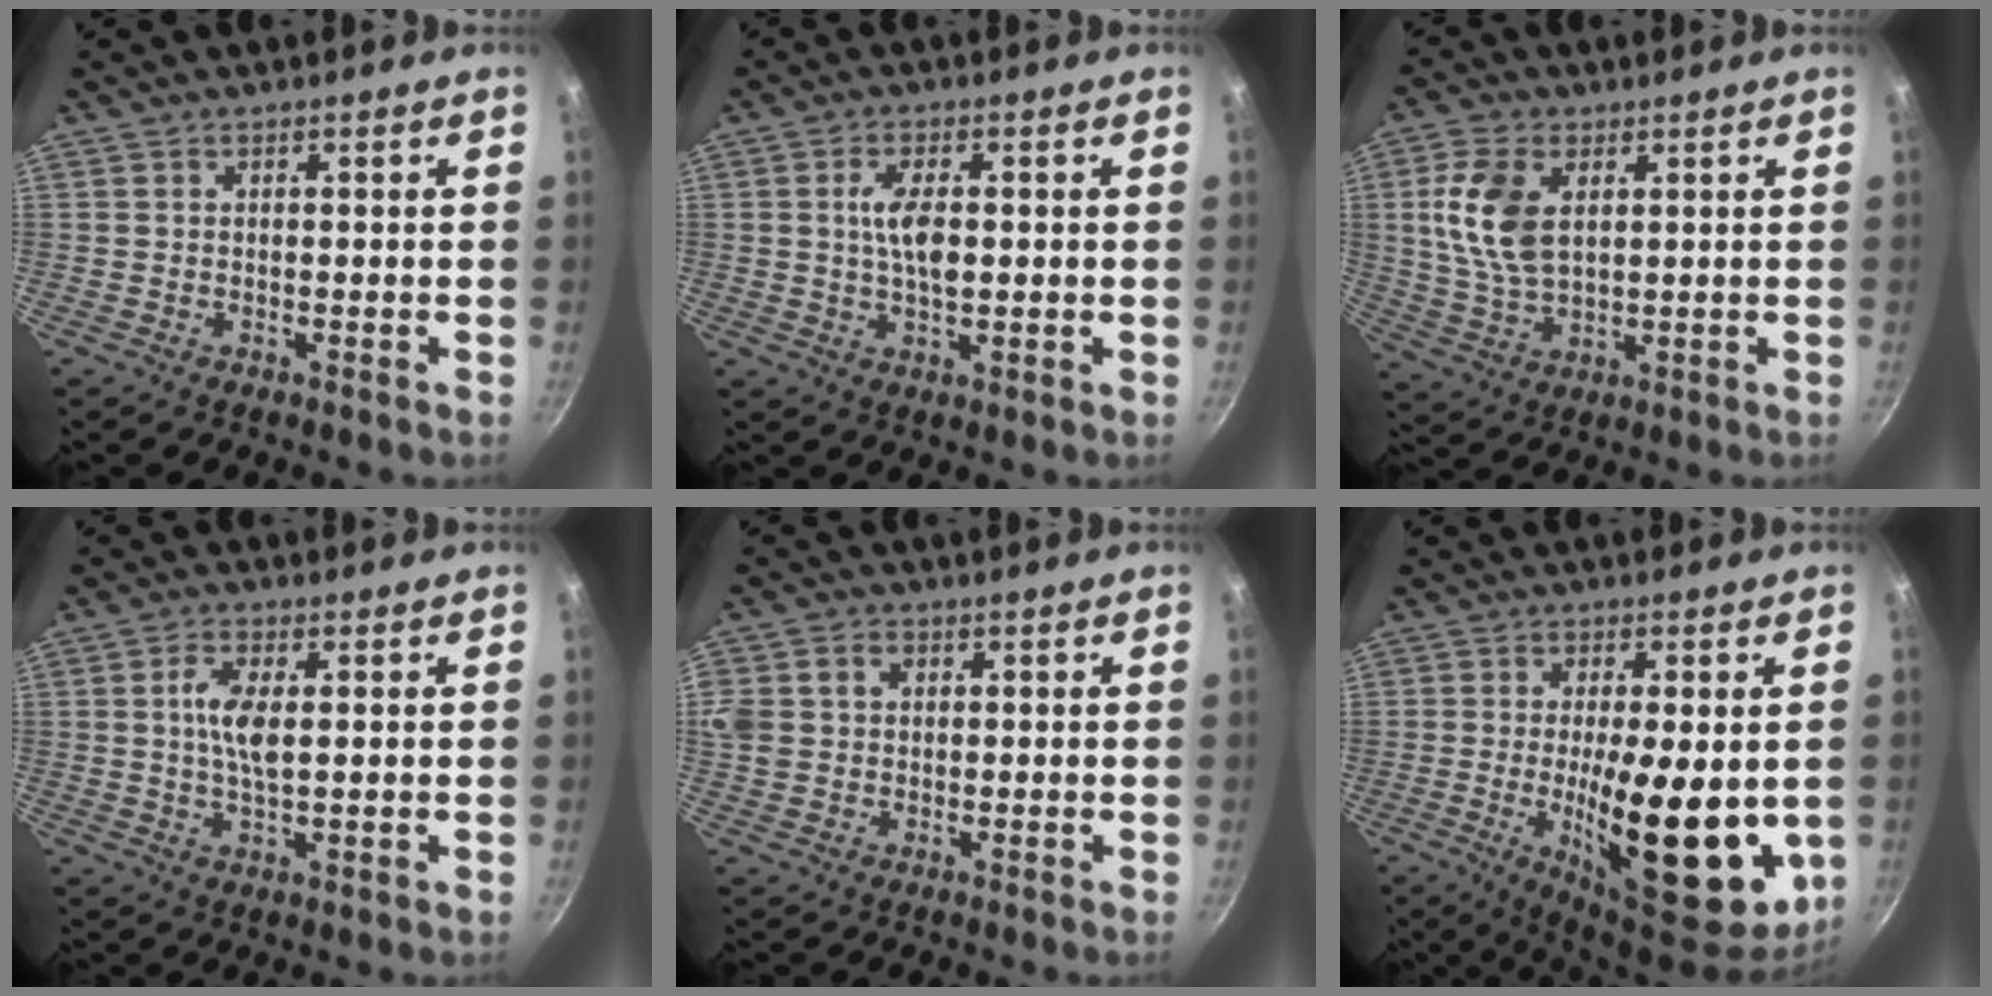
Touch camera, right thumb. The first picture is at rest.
{"total": 6.4, "force": [0.6, 2.8, 5.7], "torque": [-0.103, 0.002, 0.009]}
{"total": 11.3, "force": [2.8, 6.6, 8.7], "torque": [-0.167, -0.010, 0.058]}
{"total": 6.4, "force": [1.0, 2.6, 5.8], "torque": [-0.115, 0.002, 0.018]}
{"total": 8.5, "force": [1.6, 7.1, 4.3], "torque": [-0.093, 0.016, 0.023]}
{"total": 18.9, "force": [-2.1, 6.8, 17.5], "torque": [-0.245, -0.012, -0.023]}